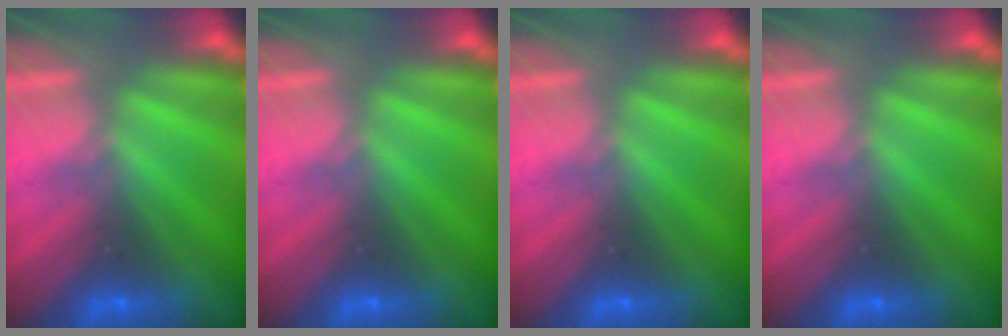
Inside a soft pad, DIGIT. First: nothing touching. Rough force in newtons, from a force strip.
{"total": 0.0}
{"total": 0.0}
{"total": 0.0}